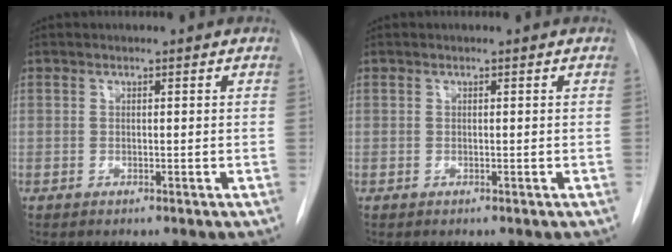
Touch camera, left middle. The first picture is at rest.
{"total": 0.0}